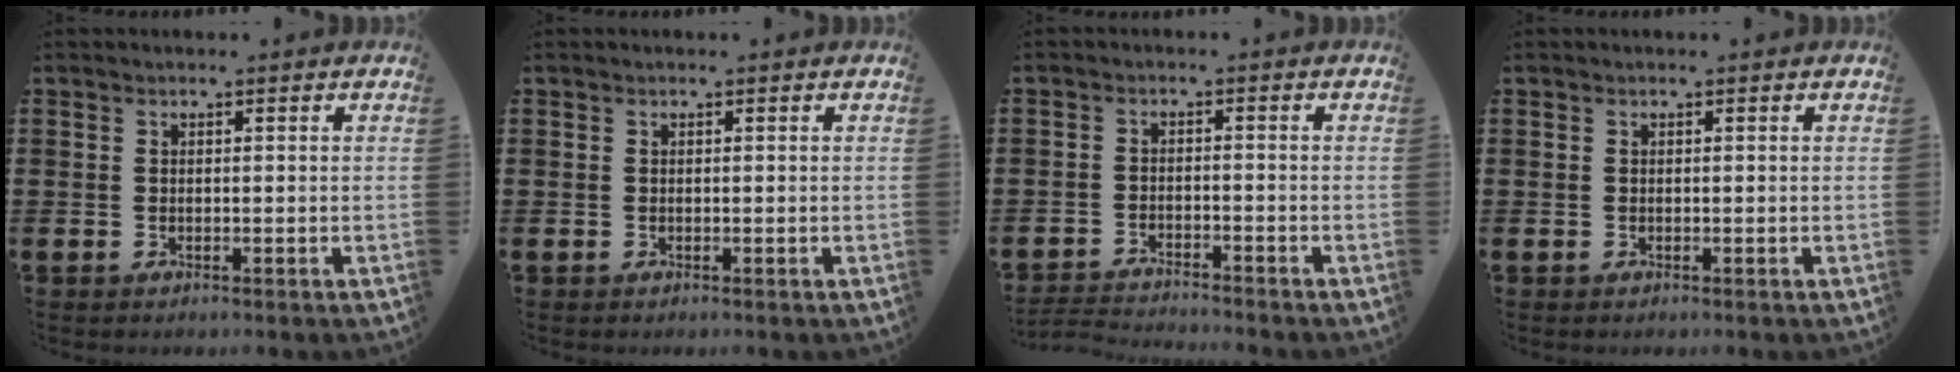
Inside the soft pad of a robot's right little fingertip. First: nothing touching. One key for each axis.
{"total": 0.0}
{"total": 2.4, "fx": -2.4, "fy": -0.2, "fz": 0.1, "tx": -0.002, "ty": 0.001, "tz": -0.051}
{"total": 0.0}